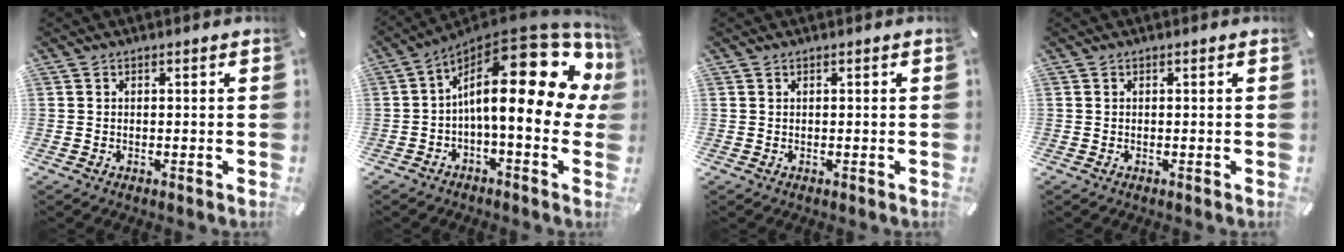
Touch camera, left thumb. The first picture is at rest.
{"total": 23.4, "force": [5.9, 8.7, 20.9], "torque": [-0.337, -0.069, 0.099]}
{"total": 0.0}
{"total": 0.0}